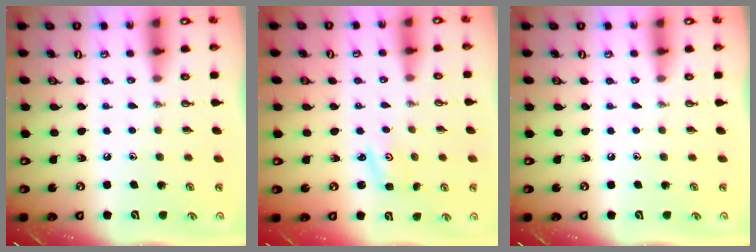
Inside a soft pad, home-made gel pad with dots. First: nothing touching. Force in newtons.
{"total": 1.6, "press": 1.6, "slide": 0.3}
{"total": 0.0}